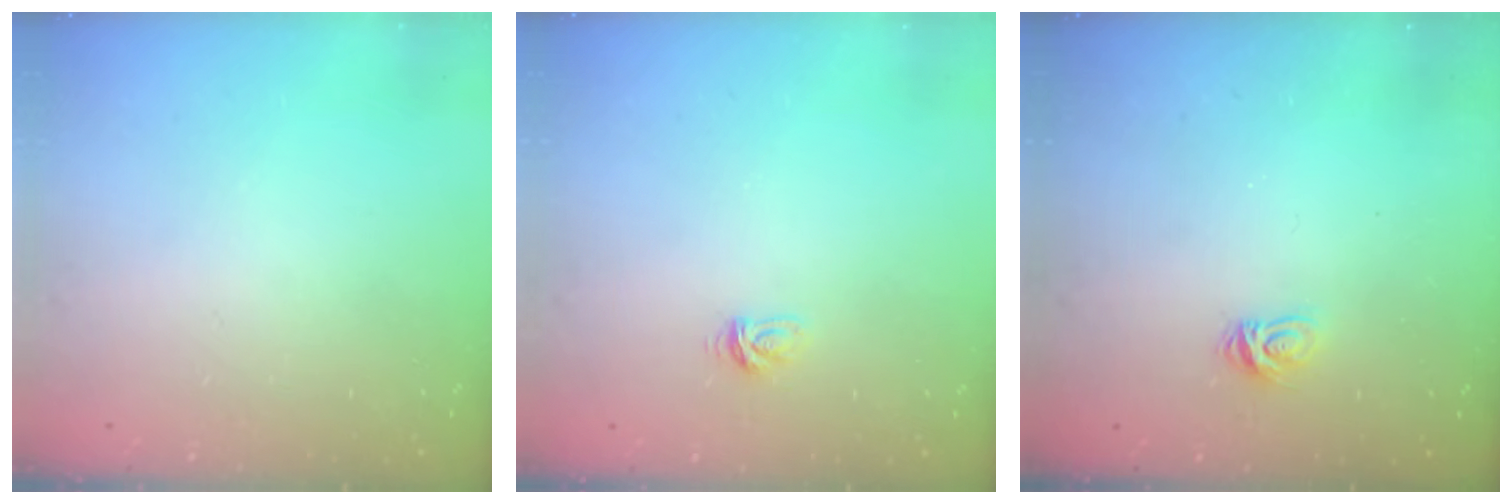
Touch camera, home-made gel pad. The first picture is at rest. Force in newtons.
{"total": 3.3, "press": 3.2, "slide": 0.5}
{"total": 4.0, "press": 4.0, "slide": 0.4}